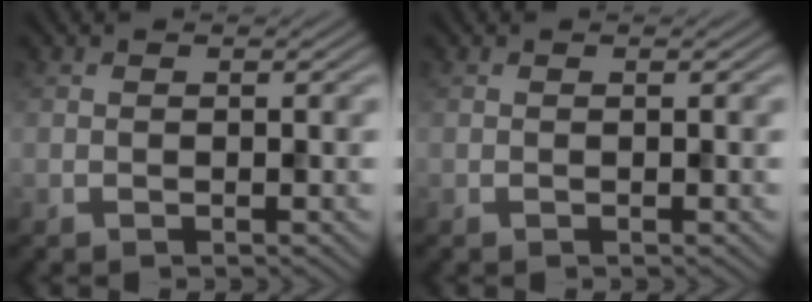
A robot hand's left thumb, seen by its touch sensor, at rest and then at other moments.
{"total": 0.0}